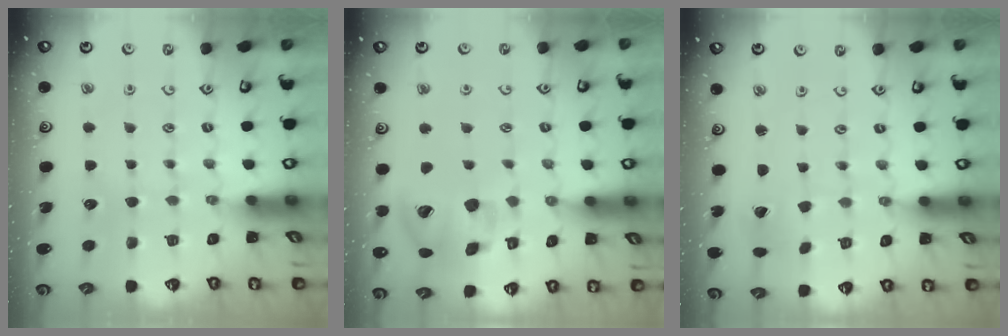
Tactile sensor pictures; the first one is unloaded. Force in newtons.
{"total": 14.9, "press": 14.8, "slide": 1.8}
{"total": 0.9, "press": 0.9, "slide": 0.1}